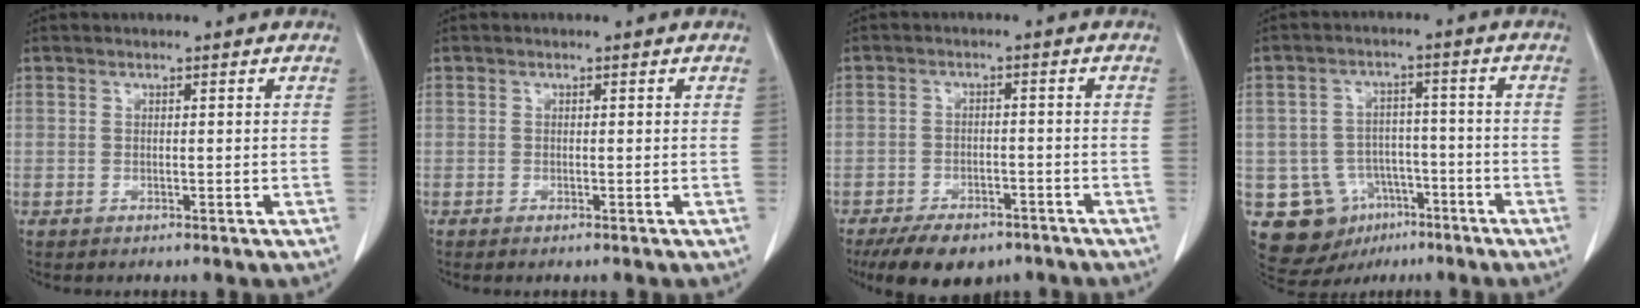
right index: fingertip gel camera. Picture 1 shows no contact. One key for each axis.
{"total": 0.5, "fx": -0.4, "fy": 0.0, "fz": 0.4, "tx": -0.009, "ty": -0.002, "tz": -0.007}
{"total": 9.9, "fx": -7.4, "fy": 4.8, "fz": 4.5, "tx": -0.066, "ty": 0.000, "tz": -0.110}
{"total": 11.0, "fx": -5.0, "fy": 9.1, "fz": 3.5, "tx": -0.063, "ty": 0.024, "tz": -0.064}